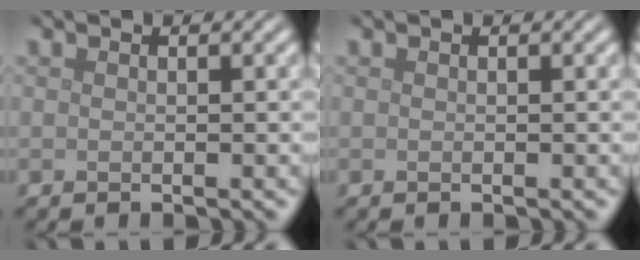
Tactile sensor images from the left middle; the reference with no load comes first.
{"total": 0.0}